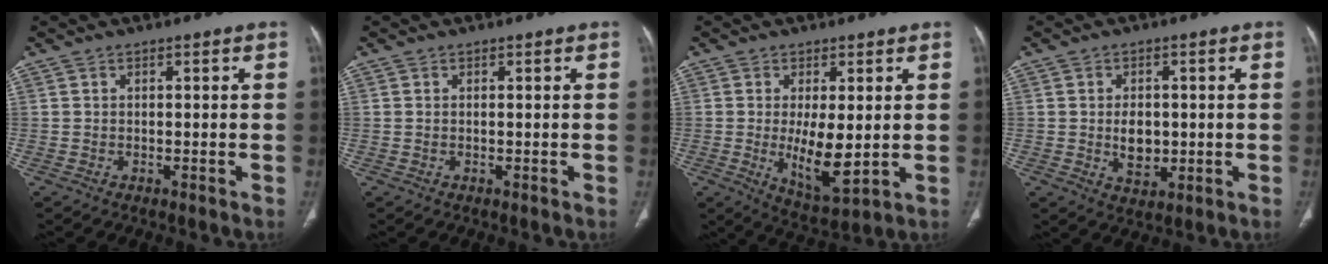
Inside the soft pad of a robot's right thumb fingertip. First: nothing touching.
{"total": 0.0}
{"total": 9.2, "force": [-0.3, 3.5, 8.5], "torque": [-0.135, -0.025, 0.009]}
{"total": 5.6, "force": [-0.2, 3.9, 4.0], "torque": [-0.050, -0.004, 0.004]}